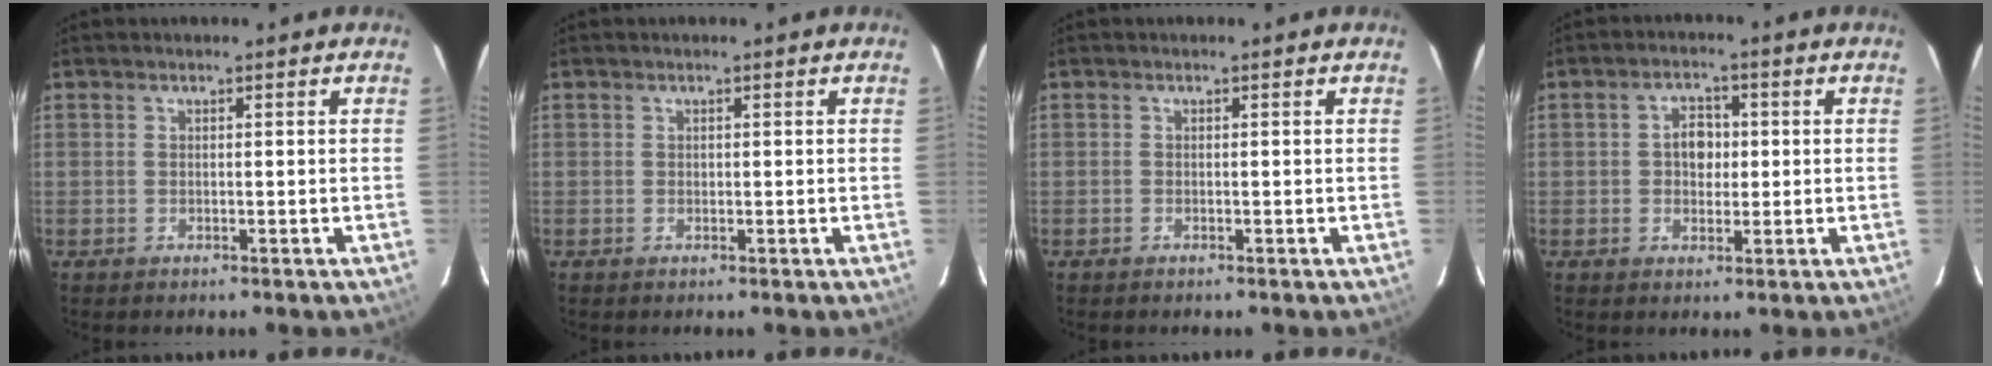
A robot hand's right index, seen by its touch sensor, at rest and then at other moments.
{"total": 0.0}
{"total": 0.0}
{"total": 4.2, "force": [0.2, 3.4, 2.6], "torque": [-0.043, 0.013, 0.004]}